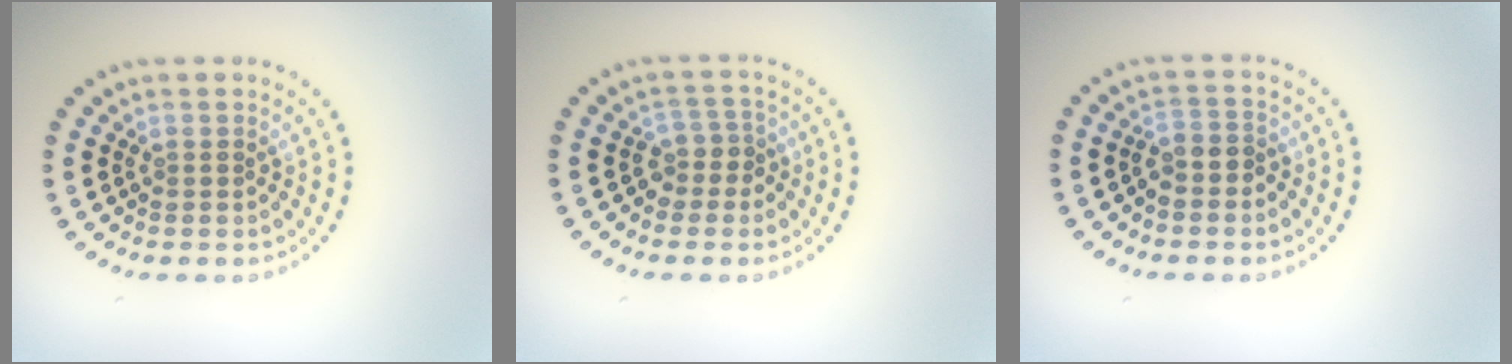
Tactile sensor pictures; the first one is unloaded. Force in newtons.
{"total": 2.0, "press": 1.6, "slide": 1.2}
{"total": 1.9, "press": 1.6, "slide": 1.1}